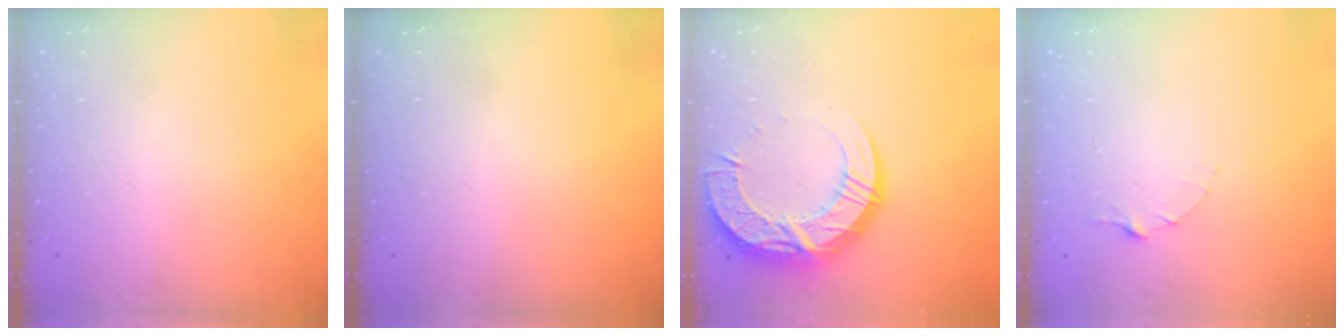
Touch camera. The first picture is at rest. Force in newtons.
{"total": 0.0}
{"total": 17.4, "press": 17.4, "slide": 1.3}
{"total": 2.5, "press": 2.5, "slide": 0.3}